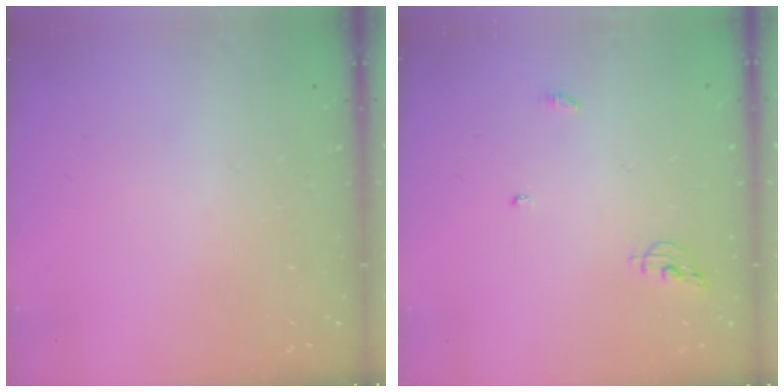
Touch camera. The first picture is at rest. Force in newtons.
{"total": 5.4, "press": 5.4, "slide": 0.4}